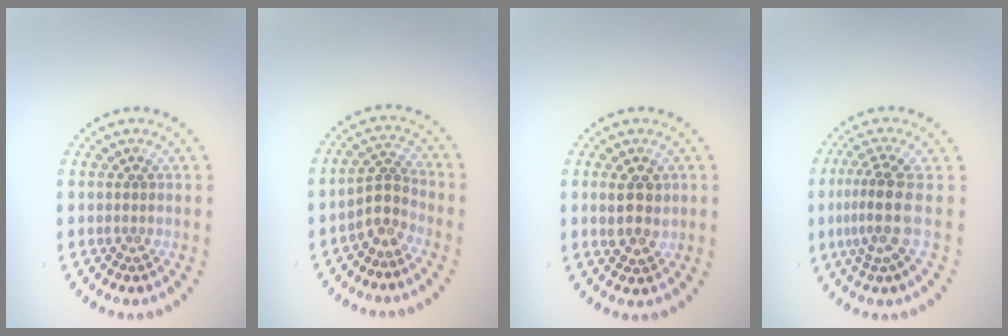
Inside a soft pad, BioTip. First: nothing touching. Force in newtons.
{"total": 2.5, "press": 1.7, "slide": 1.8}
{"total": 2.8, "press": 2.8, "slide": 0.6}
{"total": 3.4, "press": 2.4, "slide": 2.4}